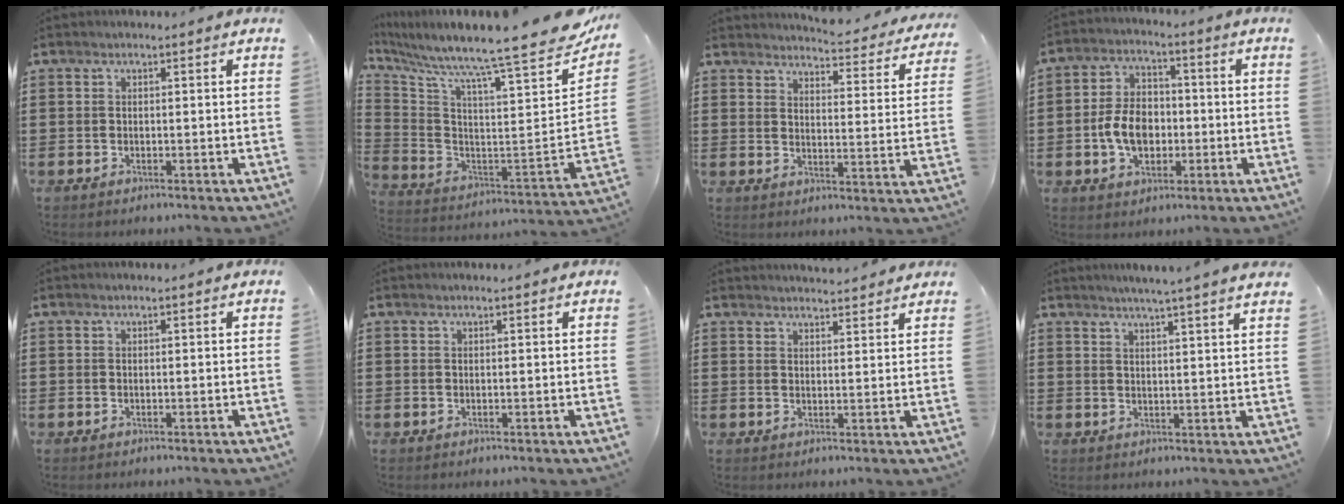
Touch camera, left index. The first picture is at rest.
{"total": 9.9, "force": [8.8, -0.7, 4.5], "torque": [-0.102, -0.102, 0.132]}
{"total": 4.0, "force": [3.9, -0.2, 0.7], "torque": [-0.019, -0.038, 0.060]}
{"total": 7.6, "force": [-1.4, 5.3, 5.3], "torque": [-0.119, 0.002, -0.032]}
{"total": 0.0}
{"total": 0.7, "force": [0.6, 0.0, 0.4], "torque": [-0.007, -0.001, 0.012]}
{"total": 2.9, "force": [2.9, -0.1, 0.0], "torque": [-0.009, -0.010, 0.055]}
{"total": 3.7, "force": [3.3, -1.2, 1.0], "torque": [-0.029, -0.017, 0.056]}